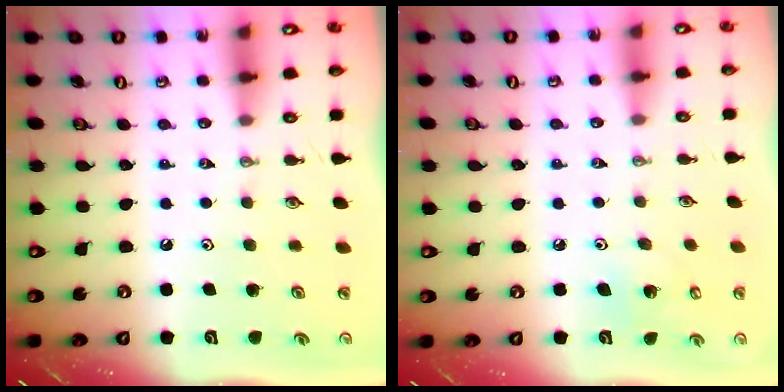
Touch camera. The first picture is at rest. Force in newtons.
{"total": 6.3, "press": 6.3, "slide": 0.4}